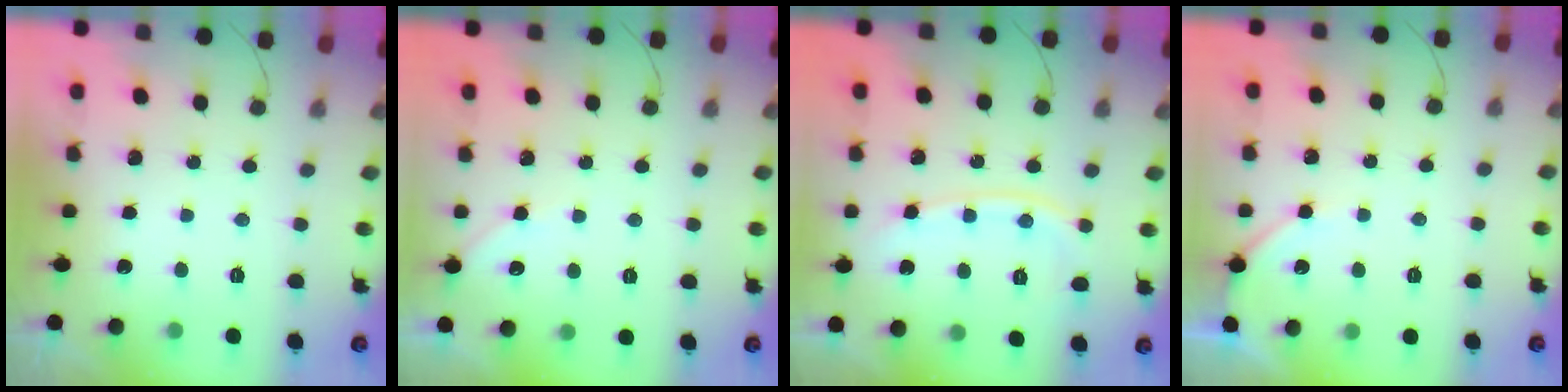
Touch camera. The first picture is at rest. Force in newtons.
{"total": 2.4, "press": 2.3, "slide": 0.4}
{"total": 9.2, "press": 9.2, "slide": 0.2}
{"total": 4.1, "press": 4.0, "slide": 0.6}